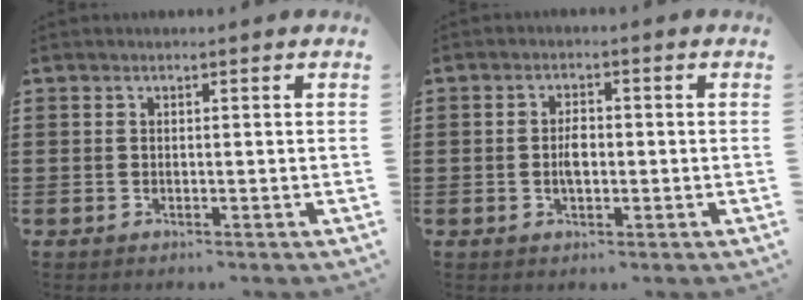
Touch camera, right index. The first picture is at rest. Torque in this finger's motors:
{"motor_torque": [2.14, 0.00, 0.09, 0.08]}